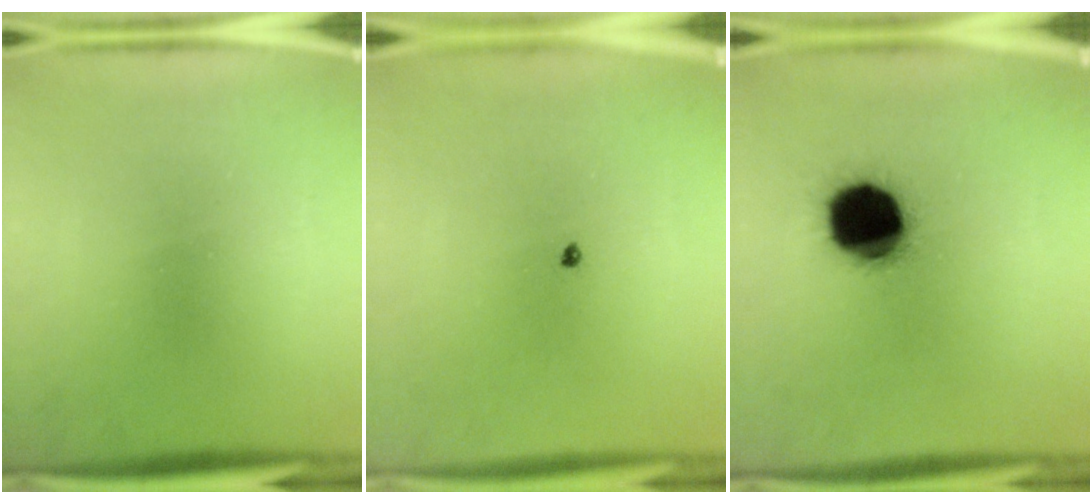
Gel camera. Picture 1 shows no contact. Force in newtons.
{"total": 0.6}
{"total": 19.4}